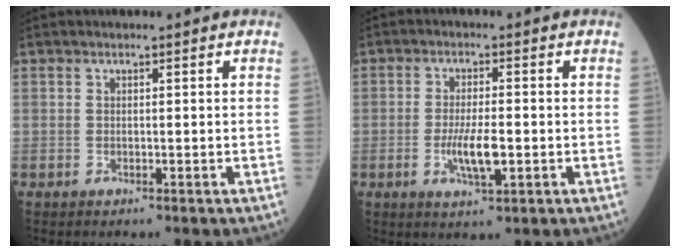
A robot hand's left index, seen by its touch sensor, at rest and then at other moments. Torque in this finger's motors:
{"motor_torque": [0.89, 0.05, 0.20, 0.09]}